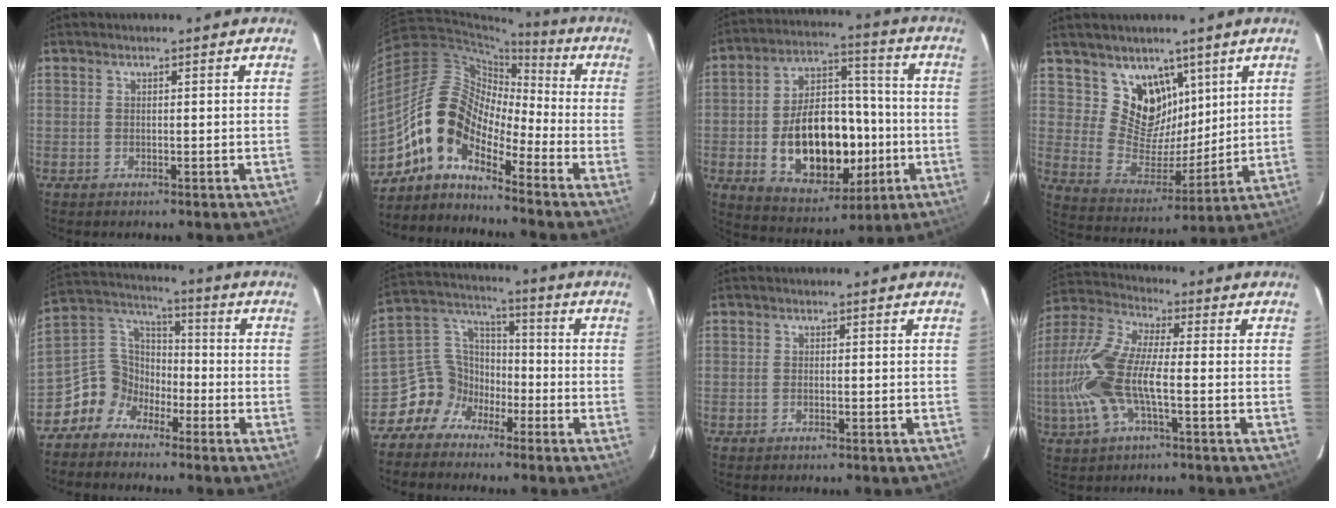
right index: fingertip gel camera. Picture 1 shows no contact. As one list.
[{"total": 11.1, "force": [-7.1, 5.4, 6.6], "torque": [-0.110, 0.027, -0.157]}, {"total": 19.9, "force": [-4.1, 12.1, 15.2], "torque": [-0.280, 0.025, -0.042]}, {"total": 11.7, "force": [7.1, 8.4, 4.1], "torque": [-0.069, -0.014, 0.144]}, {"total": 8.1, "force": [-5.4, 5.9, 1.4], "torque": [-0.042, 0.044, -0.126]}, {"total": 9.1, "force": [-6.0, 6.5, 1.7], "torque": [-0.044, 0.047, -0.125]}, {"total": 0.6, "force": [-0.4, 0.4, 0.4], "torque": [-0.007, 0.000, -0.007]}, {"total": 15.5, "force": [-3.0, 5.2, 14.2], "torque": [-0.307, 0.001, -0.065]}]